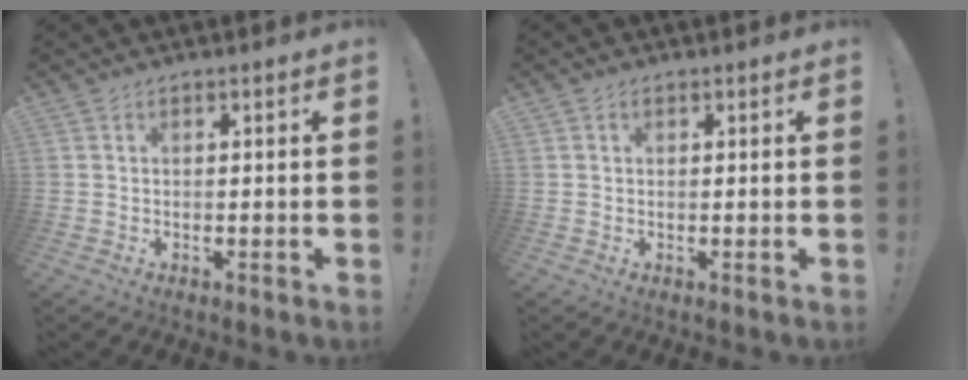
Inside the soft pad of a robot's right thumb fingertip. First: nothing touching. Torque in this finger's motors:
{"motor_torque": [-0.12, 0.03, 0.06, 0.00, 0.04]}